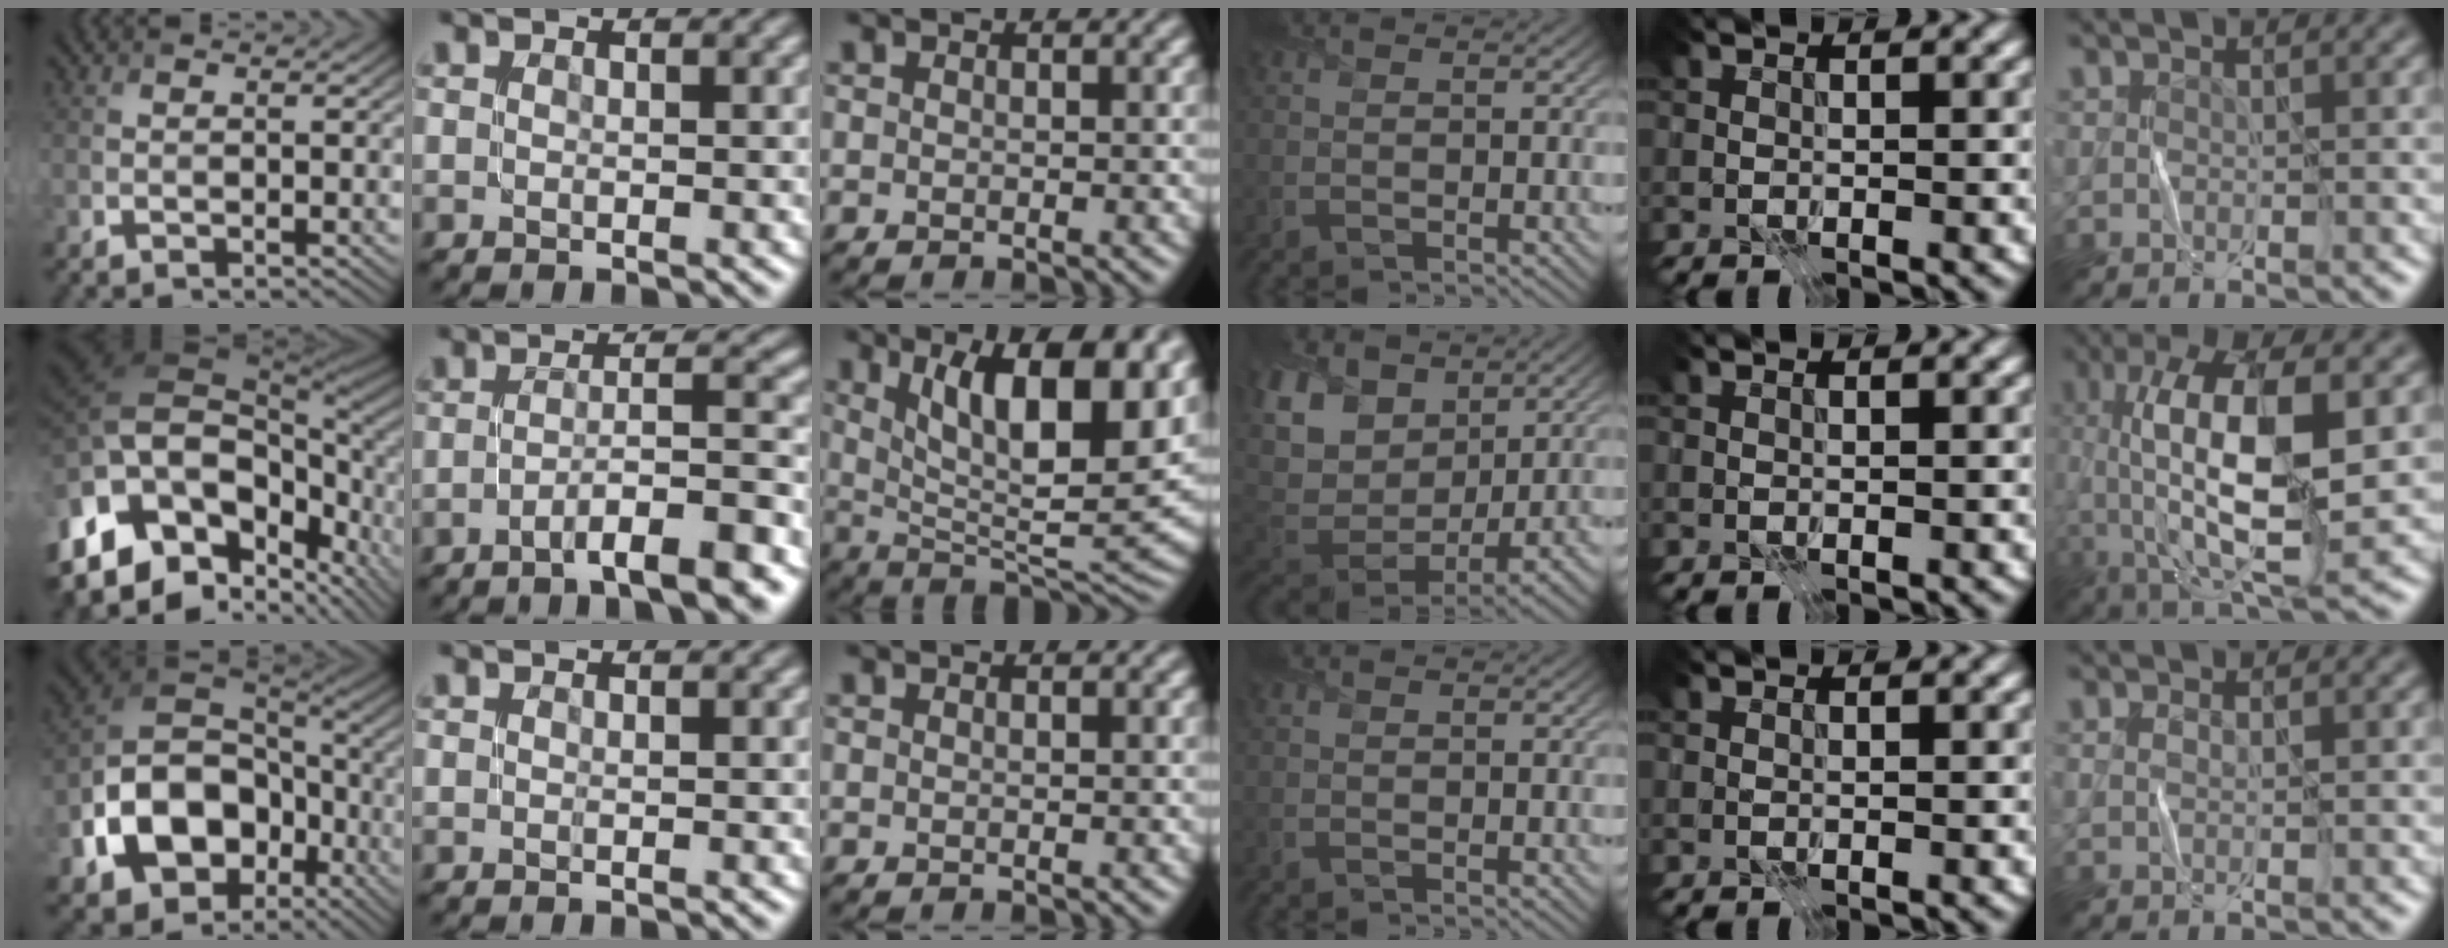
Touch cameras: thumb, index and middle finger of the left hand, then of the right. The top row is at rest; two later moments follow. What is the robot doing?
{"motion": "fold", "object": "shorts"}